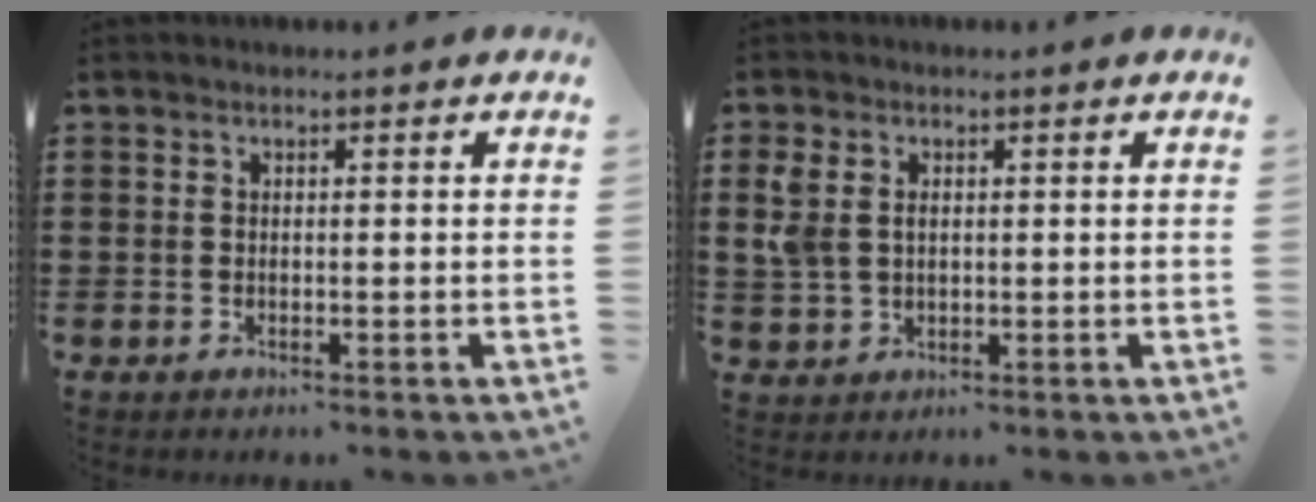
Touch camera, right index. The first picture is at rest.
{"total": 3.2, "force": [1.0, 2.4, 2.0], "torque": [-0.054, 0.007, 0.014]}